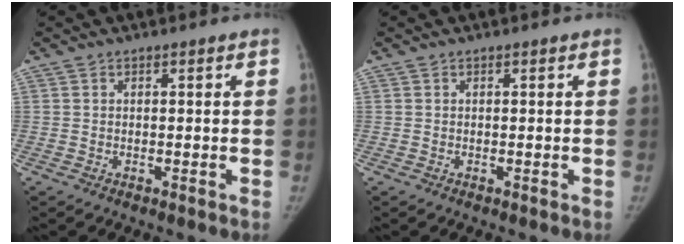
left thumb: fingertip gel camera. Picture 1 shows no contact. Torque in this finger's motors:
{"motor_torque": [-0.07, -0.06, 0.10, -0.10, -0.01]}